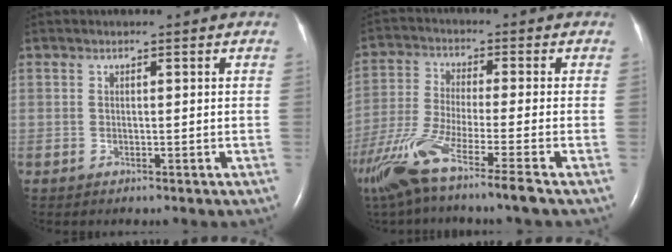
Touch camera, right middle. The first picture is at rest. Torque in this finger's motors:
{"motor_torque": [1.20, -0.93, 0.60, 0.17]}